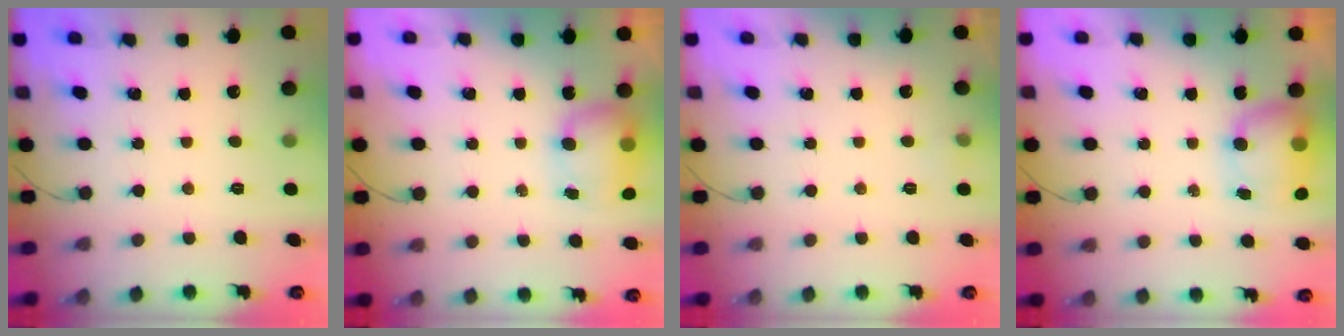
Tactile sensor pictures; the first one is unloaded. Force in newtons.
{"total": 7.2, "press": 7.1, "slide": 1.4}
{"total": 3.7, "press": 3.4, "slide": 1.4}
{"total": 8.4, "press": 8.1, "slide": 2.3}